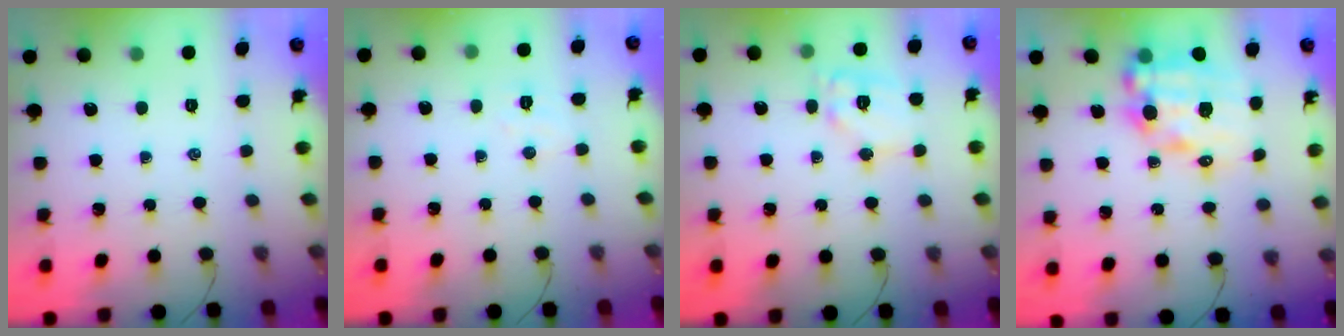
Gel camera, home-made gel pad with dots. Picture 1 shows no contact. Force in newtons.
{"total": 4.0, "press": 3.9, "slide": 0.8}
{"total": 10.6, "press": 10.6, "slide": 0.7}
{"total": 13.1, "press": 12.7, "slide": 3.2}